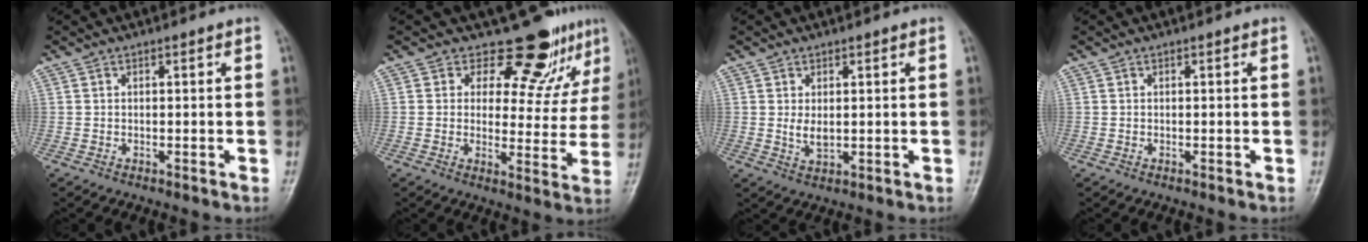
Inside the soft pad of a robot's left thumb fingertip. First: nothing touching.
{"total": 11.4, "force": [9.1, 5.5, 4.2], "torque": [-0.008, -0.070, 0.109]}
{"total": 3.1, "force": [0.6, 1.9, 2.4], "torque": [-0.036, -0.011, 0.015]}
{"total": 0.0}